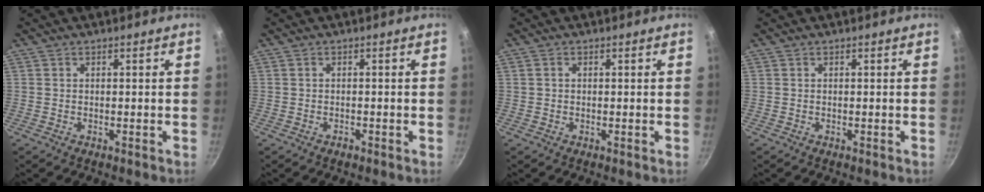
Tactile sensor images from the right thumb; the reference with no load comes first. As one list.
[{"total": 0.9, "force": [-0.6, 0.6, 0.4], "torque": [-0.008, 0.006, -0.009]}, {"total": 0.8, "force": [0.1, 0.7, 0.4], "torque": [-0.006, 0.004, 0.001]}, {"total": 0.0}]